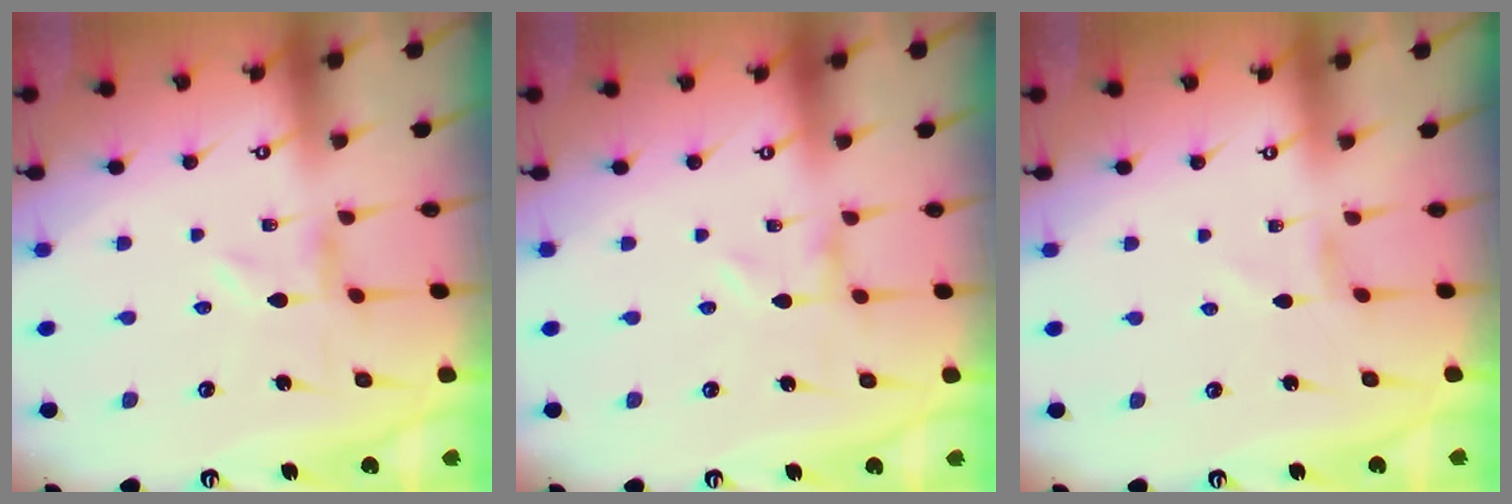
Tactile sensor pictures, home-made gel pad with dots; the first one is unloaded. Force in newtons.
{"total": 0.0}
{"total": 0.0}